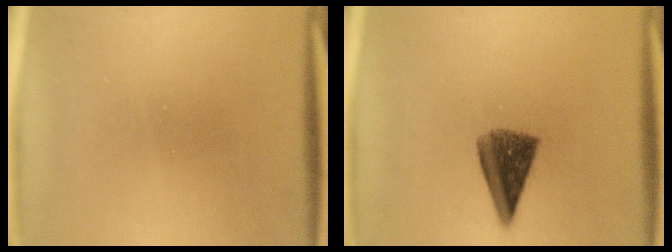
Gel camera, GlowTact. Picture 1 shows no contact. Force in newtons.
{"total": 7.2}